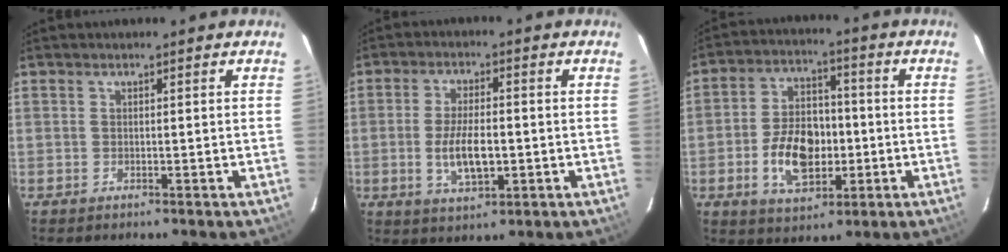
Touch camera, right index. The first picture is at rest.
{"total": 8.0, "force": [-1.5, 3.3, 7.1], "torque": [-0.140, -0.007, -0.022]}
{"total": 12.5, "force": [-3.0, 7.8, 9.3], "torque": [-0.182, 0.016, -0.041]}